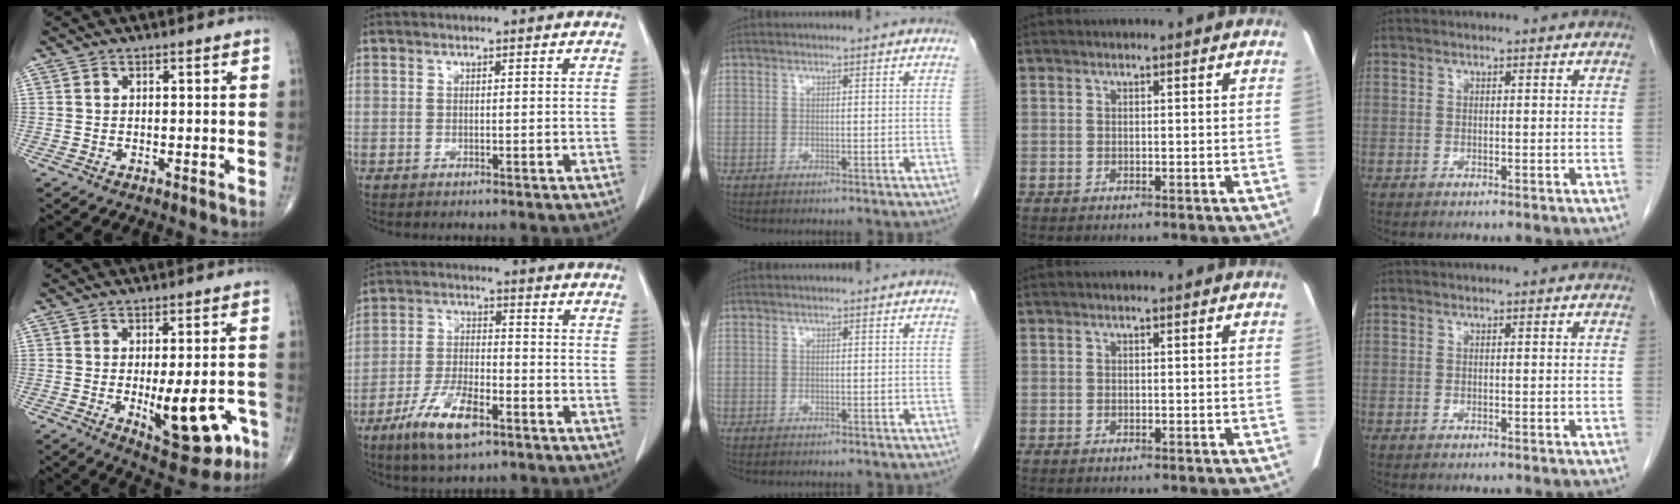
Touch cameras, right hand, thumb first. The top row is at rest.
{"thumb": {"total": 12.6, "force": [-3.7, 5.0, 10.9], "torque": [-0.124, -0.001, -0.038]}, "index": {"total": 9.6, "force": [-5.7, 2.9, 7.1], "torque": [-0.143, -0.010, -0.103]}}